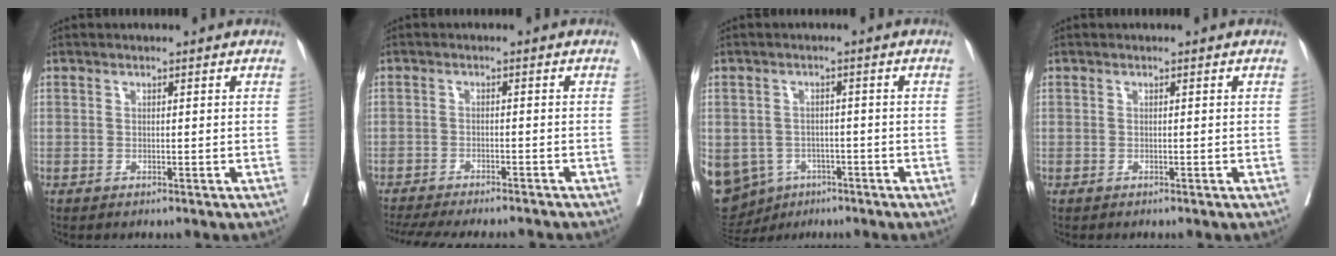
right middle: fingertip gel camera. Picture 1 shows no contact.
{"total": 15.1, "force": [-13.6, 2.6, 6.1], "torque": [-0.127, -0.022, -0.184]}
{"total": 17.5, "force": [-7.5, 14.3, 6.7], "torque": [-0.208, 0.000, -0.096]}
{"total": 0.0}